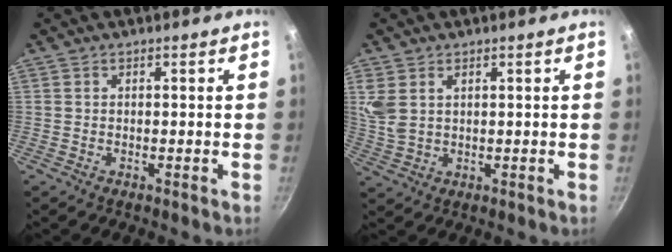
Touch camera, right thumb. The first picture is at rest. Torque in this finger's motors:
{"motor_torque": [0.90, 0.88, 0.64, 0.41, 0.05]}